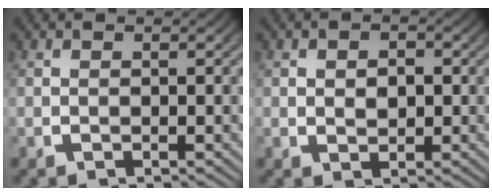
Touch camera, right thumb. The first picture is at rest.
{"total": 1.8, "force": [0.2, 1.3, 1.3], "torque": [-0.027, -0.014, 0.013]}